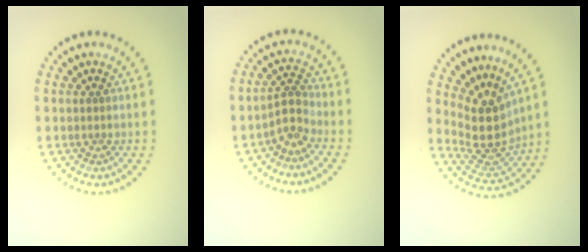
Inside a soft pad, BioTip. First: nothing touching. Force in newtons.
{"total": 2.4, "press": 1.8, "slide": 1.7}
{"total": 4.5, "press": 3.4, "slide": 2.9}